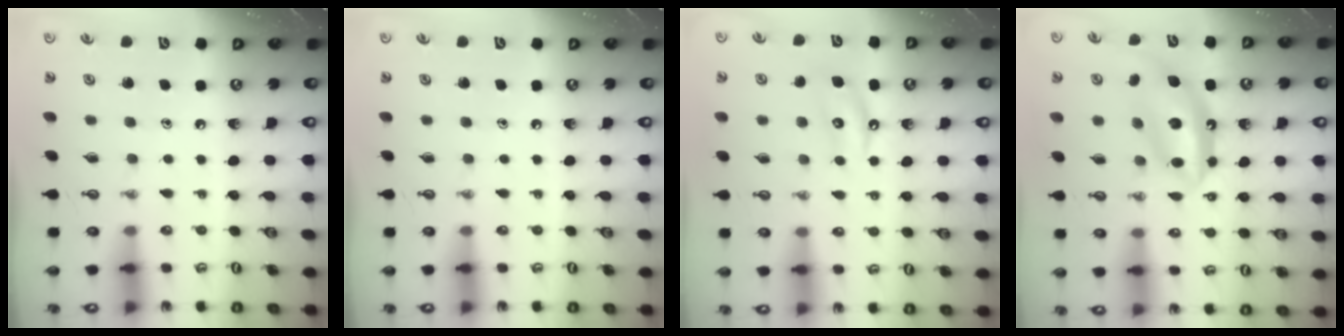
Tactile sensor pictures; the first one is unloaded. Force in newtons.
{"total": 0.0}
{"total": 4.3, "press": 4.3, "slide": 0.4}
{"total": 12.1, "press": 12.0, "slide": 1.0}